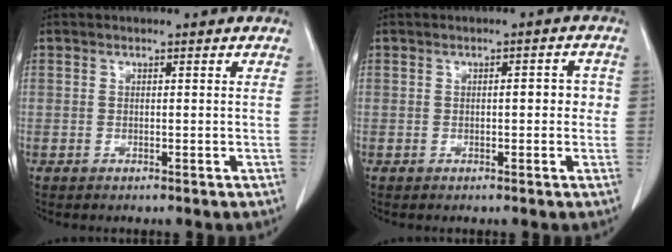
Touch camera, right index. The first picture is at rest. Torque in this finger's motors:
{"motor_torque": [0.40, -0.09, 0.23, 0.05]}